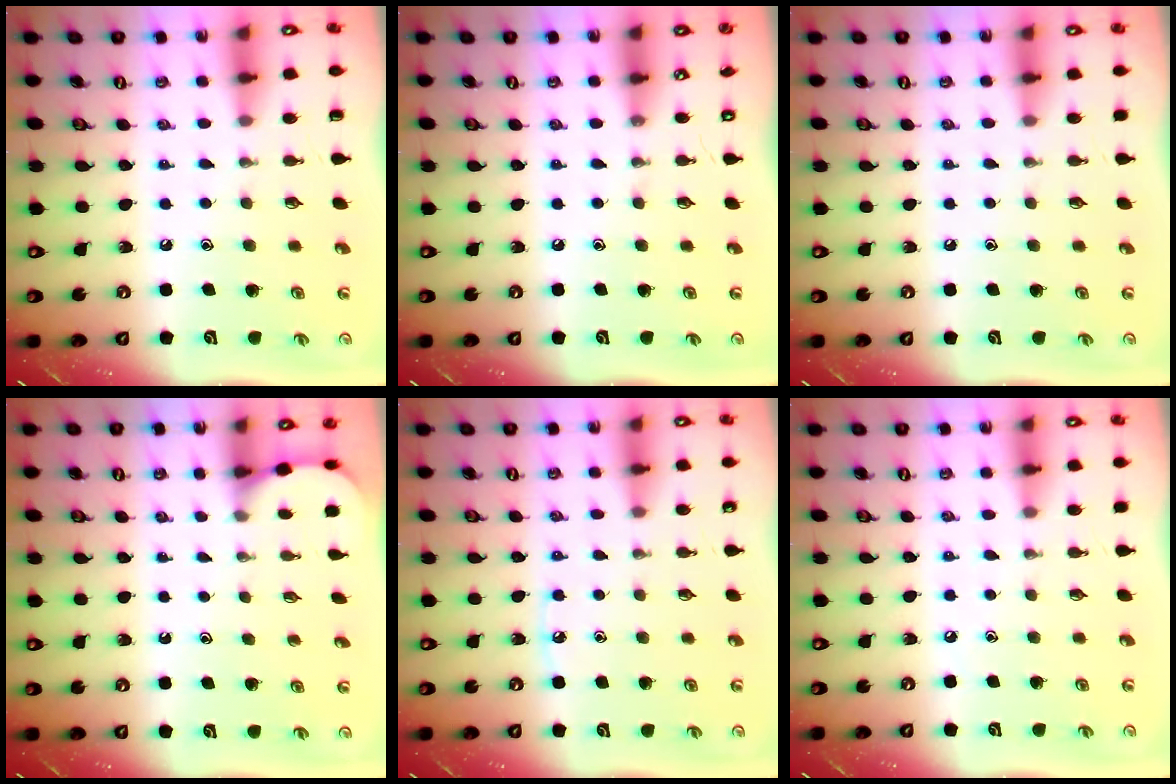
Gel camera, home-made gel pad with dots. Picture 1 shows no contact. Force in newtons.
{"total": 0.0}
{"total": 2.3, "press": 2.2, "slide": 0.4}
{"total": 1.8, "press": 1.8, "slide": 0.1}
{"total": 3.4, "press": 3.4, "slide": 0.5}
{"total": 3.2, "press": 3.2, "slide": 0.5}